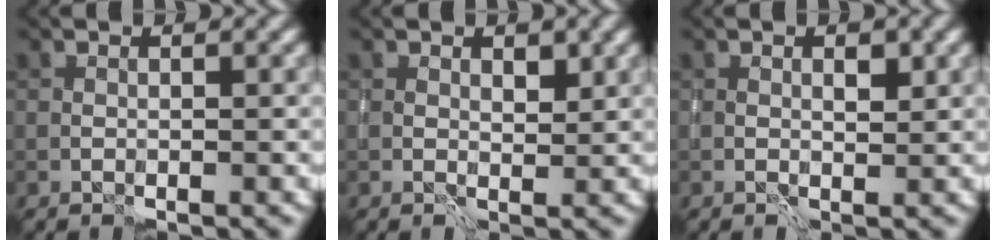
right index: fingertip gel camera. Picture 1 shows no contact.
{"total": 1.5, "force": [0.8, 0.9, 0.8], "torque": [-0.007, -0.005, 0.013]}
{"total": 1.3, "force": [0.5, 0.6, 1.1], "torque": [-0.012, -0.002, 0.007]}